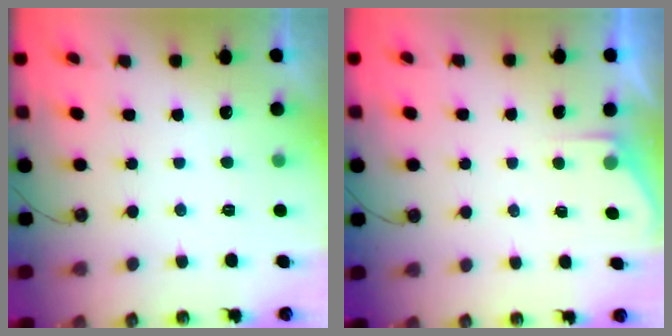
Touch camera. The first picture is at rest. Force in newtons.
{"total": 2.7, "press": 2.6, "slide": 0.4}